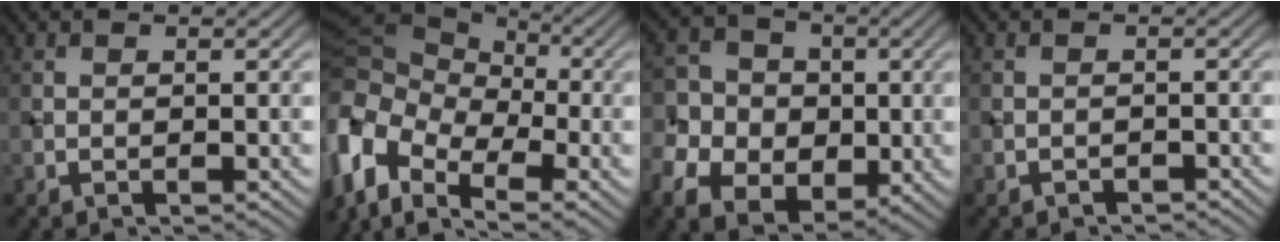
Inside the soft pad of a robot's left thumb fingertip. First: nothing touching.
{"total": 13.1, "force": [-4.7, 9.2, 8.1], "torque": [-0.222, -0.021, -0.080]}
{"total": 10.1, "force": [-1.9, 8.5, 5.0], "torque": [-0.129, -0.017, -0.053]}
{"total": 0.9, "force": [-0.8, 0.3, 0.2], "torque": [-0.003, -0.001, -0.017]}